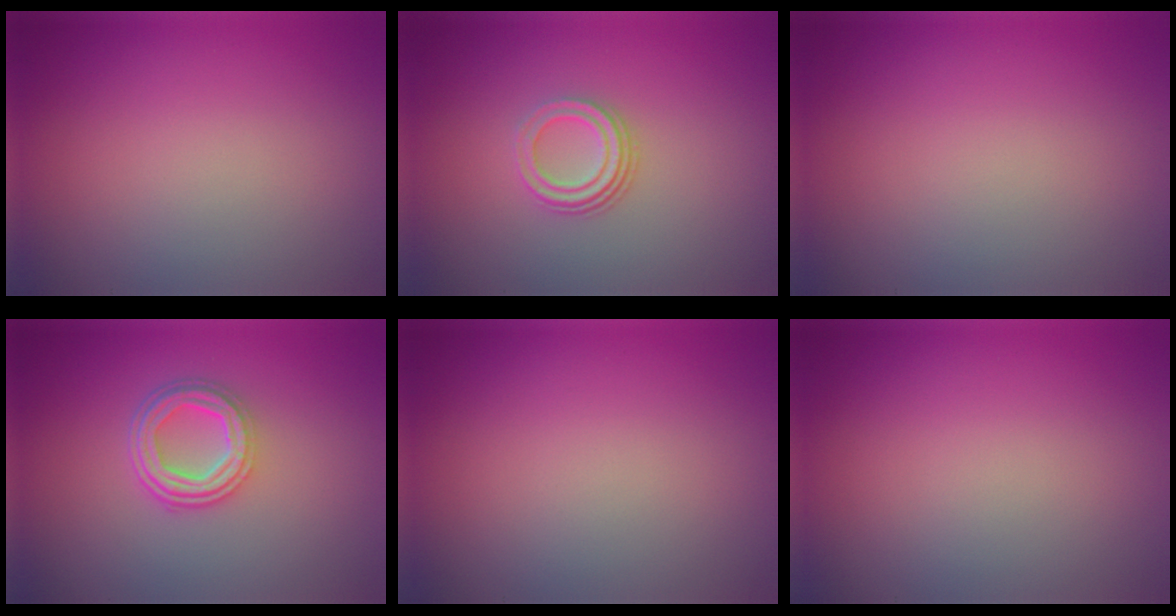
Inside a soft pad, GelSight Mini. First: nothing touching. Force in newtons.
{"total": 3.0, "press": 2.1, "slide": 2.1}
{"total": 0.0}
{"total": 4.3, "press": 3.3, "slide": 2.7}
{"total": 0.0}
{"total": 0.0}